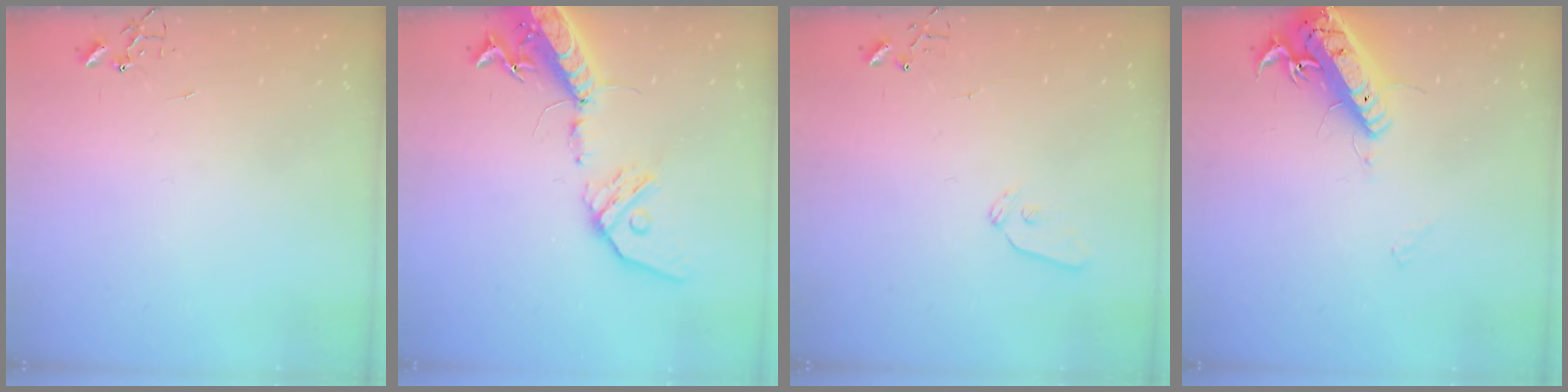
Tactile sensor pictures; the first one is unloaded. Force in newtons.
{"total": 18.2, "press": 17.7, "slide": 4.0}
{"total": 6.0, "press": 5.9, "slide": 0.8}
{"total": 17.1, "press": 16.8, "slide": 3.3}